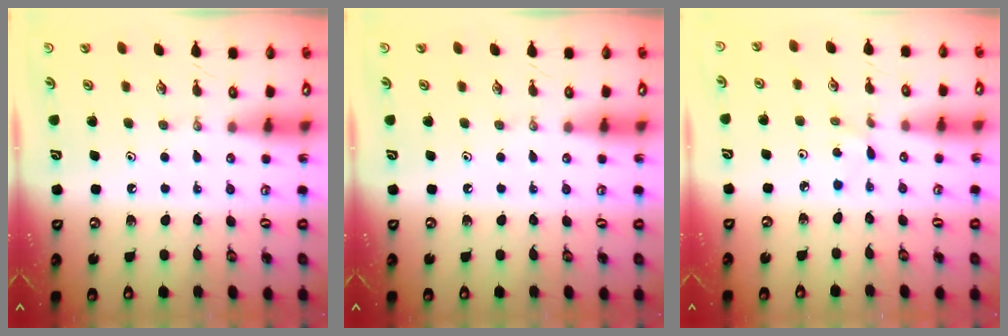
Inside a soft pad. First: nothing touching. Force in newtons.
{"total": 0.0}
{"total": 1.0, "press": 1.0, "slide": 0.1}